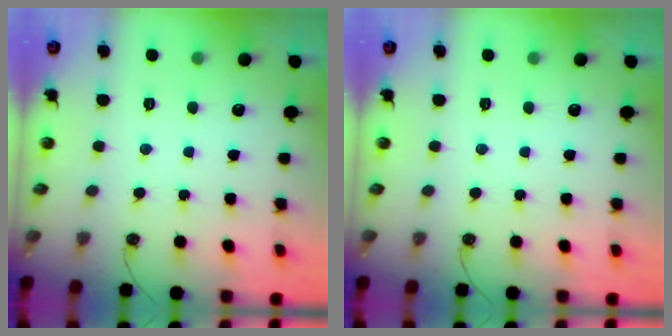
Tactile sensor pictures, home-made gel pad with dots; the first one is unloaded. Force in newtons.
{"total": 0.0}